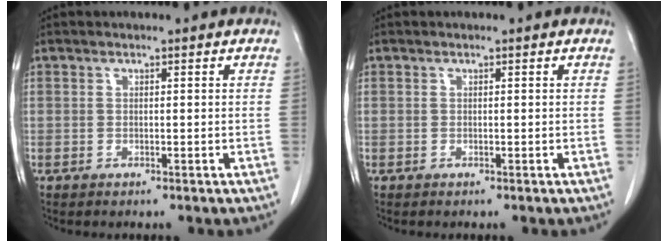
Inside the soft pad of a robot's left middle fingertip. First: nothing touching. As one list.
[{"total": 0.0}]